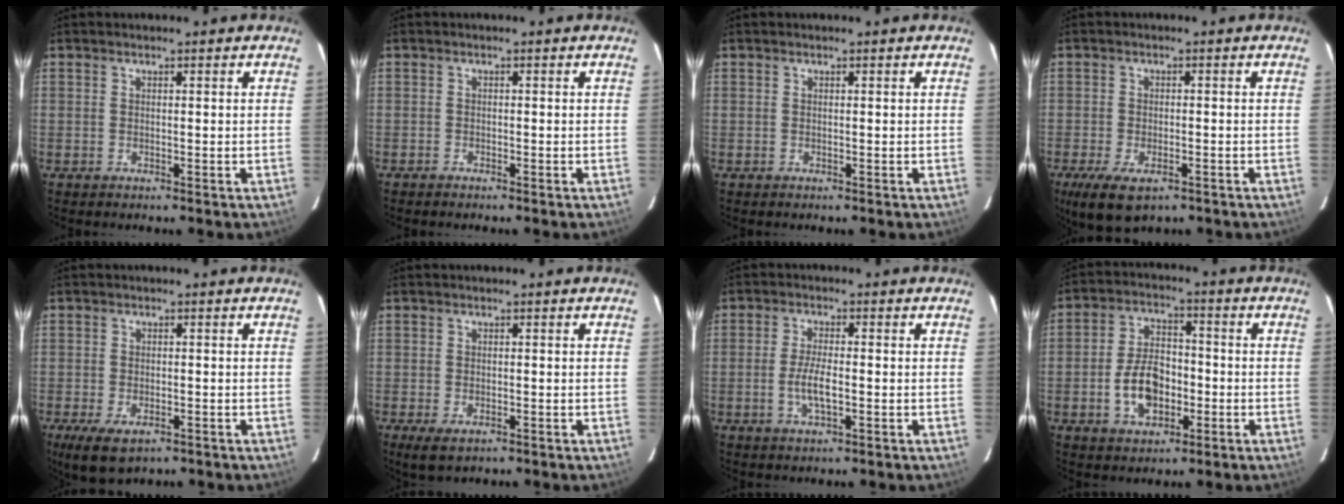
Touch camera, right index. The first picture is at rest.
{"total": 0.8, "force": [-0.7, 0.2, 0.0], "torque": [-0.008, 0.003, -0.014]}
{"total": 0.0}
{"total": 11.0, "force": [-7.0, 4.9, 6.9], "torque": [-0.159, -0.030, -0.118]}
{"total": 6.8, "force": [-3.9, 3.3, 4.5], "torque": [-0.102, -0.026, -0.065]}
{"total": 1.8, "force": [-1.2, 0.9, 1.1], "torque": [-0.022, -0.005, -0.021]}
{"total": 4.6, "force": [-1.1, 1.1, 4.3], "torque": [-0.087, -0.003, -0.022]}
{"total": 9.4, "force": [-2.8, 5.8, 6.8], "torque": [-0.135, 0.017, -0.042]}